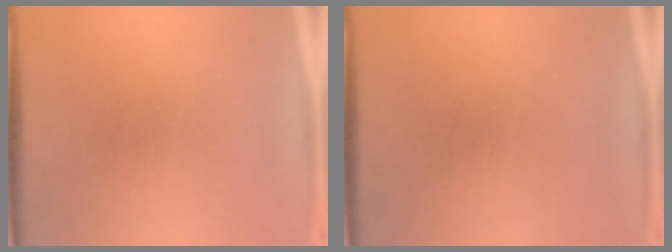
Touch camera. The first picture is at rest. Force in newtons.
{"total": 0.0}